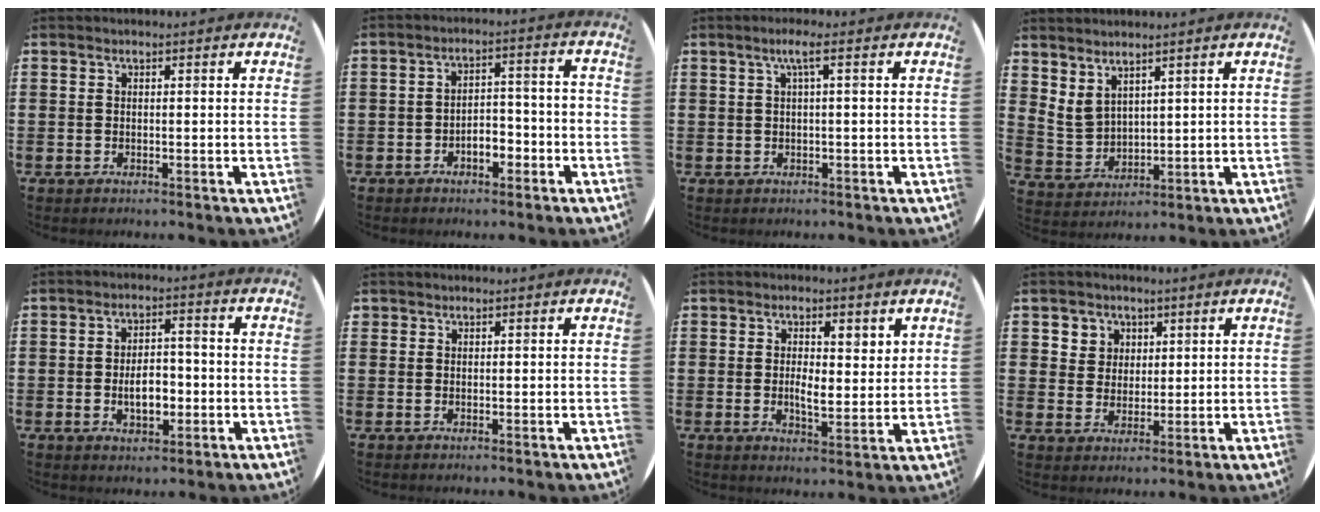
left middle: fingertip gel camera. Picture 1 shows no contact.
{"total": 3.5, "force": [-2.3, 1.8, 1.9], "torque": [-0.036, 0.008, -0.048]}
{"total": 2.4, "force": [0.7, 0.0, 2.3], "torque": [-0.044, 0.003, 0.009]}
{"total": 3.6, "force": [3.2, 1.3, 0.9], "torque": [-0.028, -0.015, 0.059]}
{"total": 5.1, "force": [-1.0, 2.8, 4.1], "torque": [-0.057, 0.001, -0.023]}
{"total": 0.6, "force": [0.5, 0.3, -0.1], "torque": [0.000, 0.003, 0.010]}
{"total": 3.9, "force": [1.2, 1.6, 3.3], "torque": [-0.049, 0.001, 0.017]}
{"total": 3.8, "force": [2.1, 3.2, 0.1], "torque": [-0.010, 0.007, 0.038]}